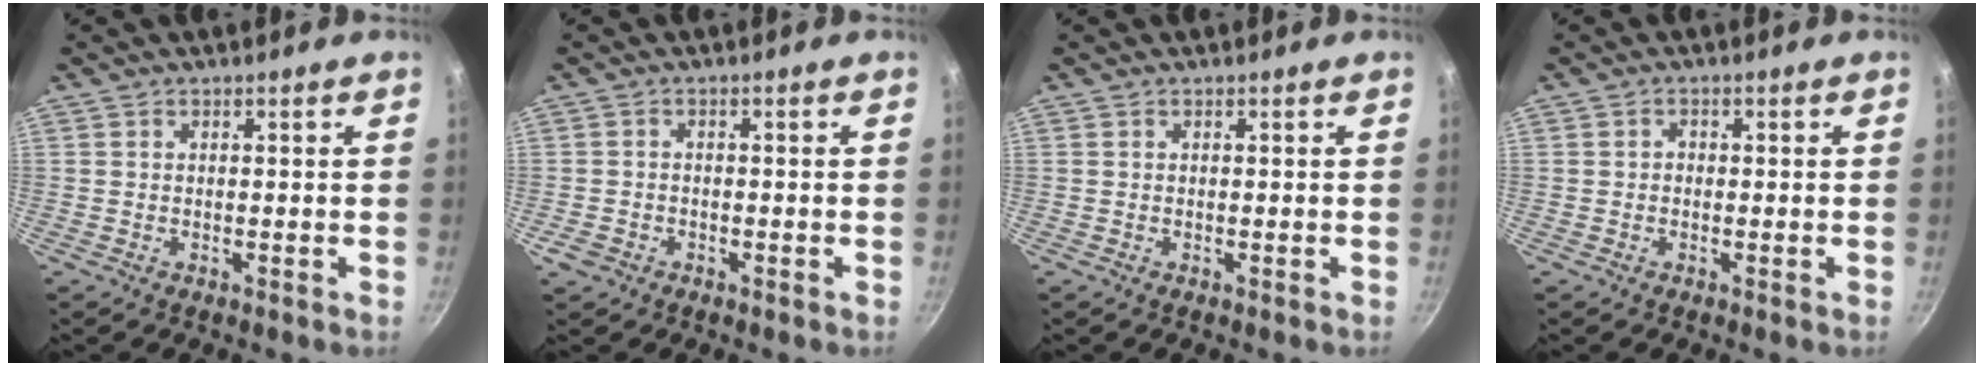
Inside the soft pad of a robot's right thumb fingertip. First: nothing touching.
{"total": 2.7, "force": [-1.3, 2.0, 1.1], "torque": [-0.022, 0.011, -0.022]}
{"total": 0.0}
{"total": 1.0, "force": [-0.1, 0.9, 0.5], "torque": [-0.007, 0.005, -0.004]}